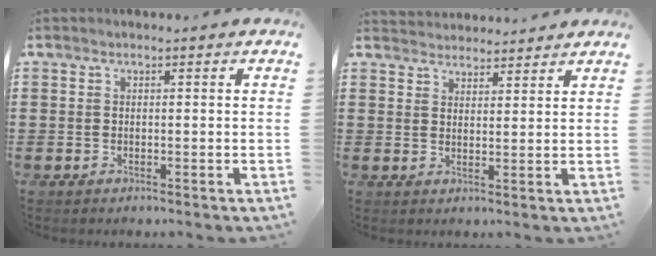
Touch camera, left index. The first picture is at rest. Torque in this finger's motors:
{"motor_torque": [-0.15, -0.44, 0.16, 0.04]}